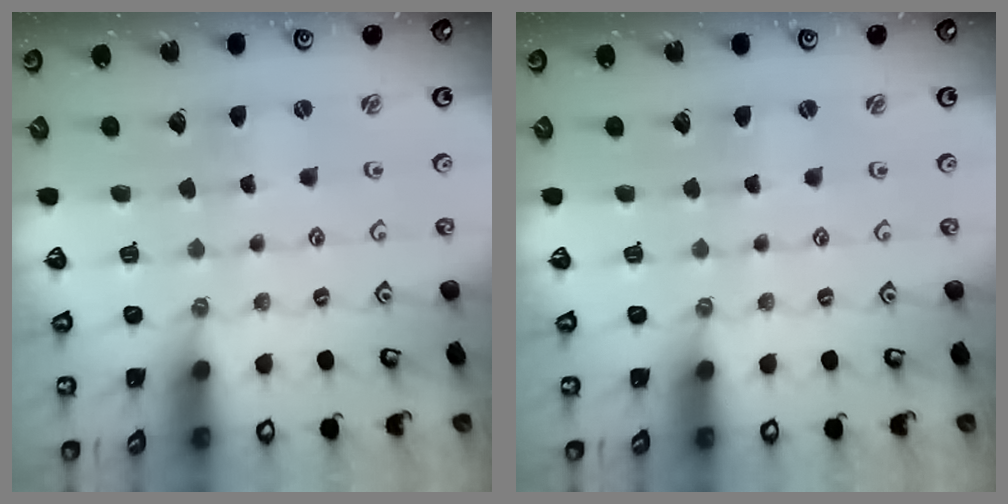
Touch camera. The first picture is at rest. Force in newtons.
{"total": 1.3, "press": 1.3, "slide": 0.4}